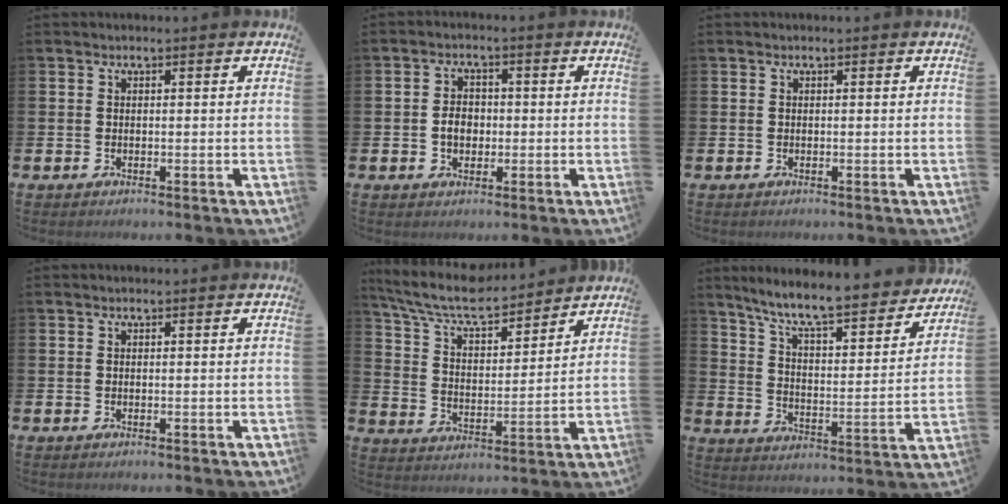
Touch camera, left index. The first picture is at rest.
{"total": 3.0, "force": [-0.5, 2.4, 1.8], "torque": [-0.013, -0.002, -0.017]}
{"total": 0.0}
{"total": 0.0}
{"total": 8.3, "force": [7.5, 1.7, 3.2], "torque": [-0.091, -0.046, 0.131]}
{"total": 8.9, "force": [8.1, 0.8, 3.4], "torque": [-0.095, -0.064, 0.136]}